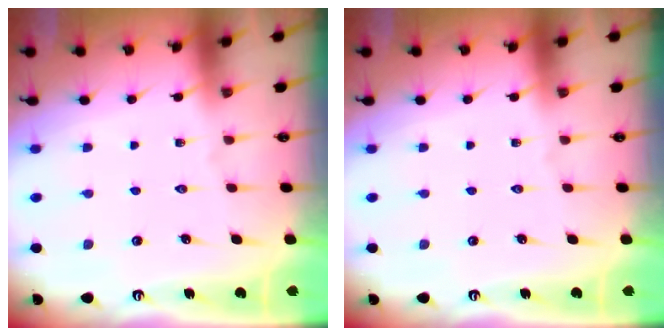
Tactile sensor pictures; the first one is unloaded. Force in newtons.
{"total": 0.0}